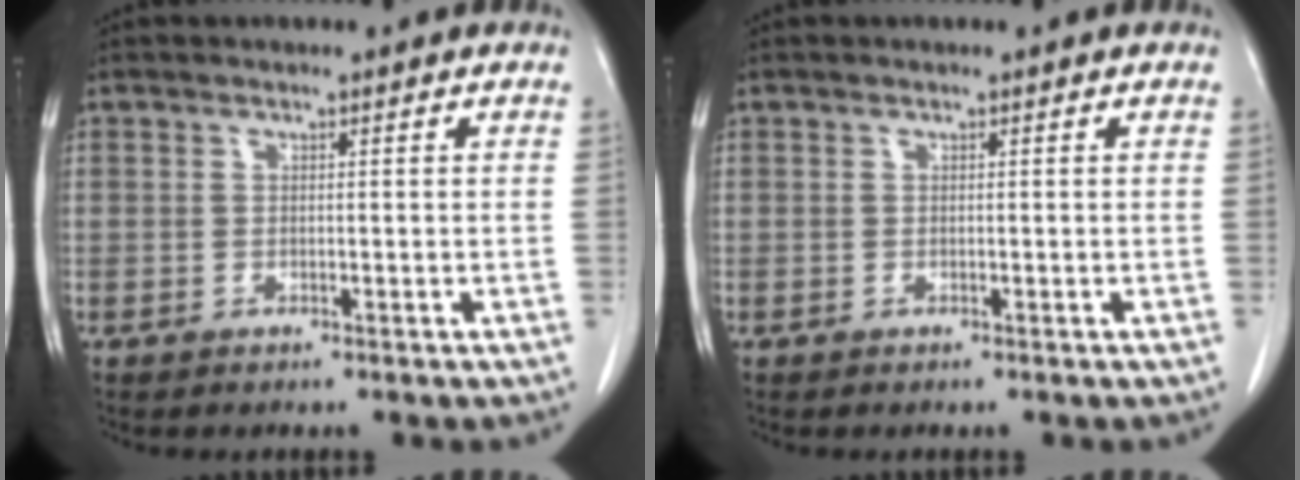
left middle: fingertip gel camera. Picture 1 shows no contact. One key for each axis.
{"total": 0.0}